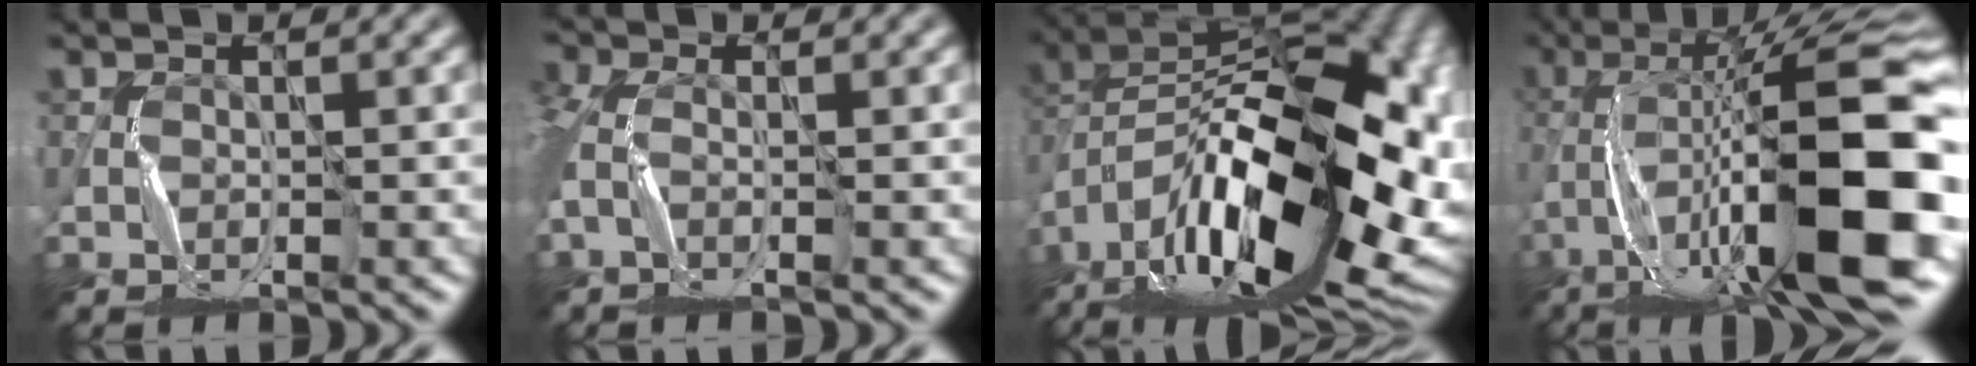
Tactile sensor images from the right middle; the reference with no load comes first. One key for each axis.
{"total": 3.3, "fx": -0.4, "fy": 1.7, "fz": 2.8, "tx": -0.079, "ty": -0.007, "tz": -0.004}
{"total": 19.3, "fx": -6.5, "fy": 8.5, "fz": 16.0, "tx": -0.237, "ty": 0.021, "tz": -0.110}
{"total": 17.4, "fx": -4.3, "fy": 5.1, "fz": 16.1, "tx": -0.279, "ty": 0.033, "tz": -0.071}